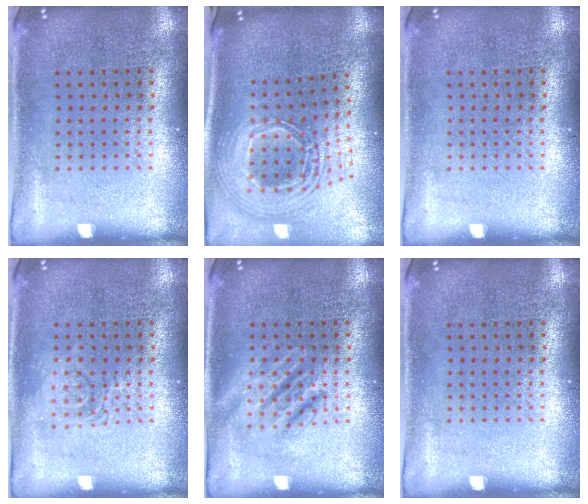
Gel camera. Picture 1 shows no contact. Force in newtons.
{"total": 2.8, "press": 1.9, "slide": 2.0}
{"total": 0.0}
{"total": 2.0, "press": 2.0, "slide": 0.3}
{"total": 2.7, "press": 2.6, "slide": 0.4}
{"total": 0.0}